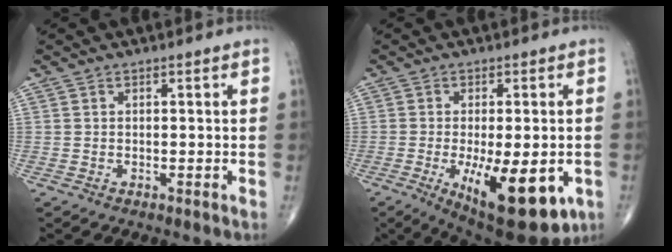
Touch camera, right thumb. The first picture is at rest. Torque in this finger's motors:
{"motor_torque": [-0.12, 0.69, 0.30, -0.20, 0.12]}